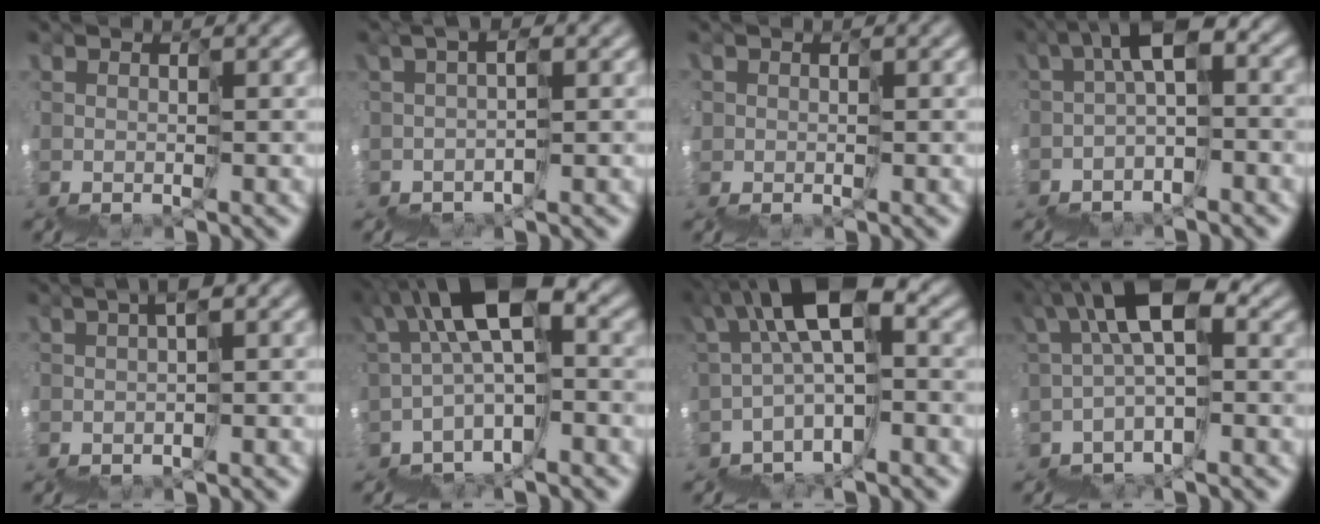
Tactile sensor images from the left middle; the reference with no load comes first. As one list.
[{"total": 1.3, "force": [-0.4, -1.2, 0.0], "torque": [-0.003, 0.010, -0.015]}, {"total": 1.3, "force": [-0.2, 1.3, -0.1], "torque": [-0.002, -0.002, 0.004]}, {"total": 2.8, "force": [-0.5, 0.8, 2.7], "torque": [-0.062, 0.022, -0.021]}, {"total": 2.1, "force": [-1.3, -0.5, 1.6], "torque": [-0.032, -0.003, -0.023]}, {"total": 6.4, "force": [0.6, 2.2, 5.9], "torque": [-0.108, 0.039, -0.001]}, {"total": 5.7, "force": [0.3, 2.1, 5.3], "torque": [-0.101, 0.037, -0.005]}, {"total": 4.7, "force": [0.6, 1.9, 4.2], "torque": [-0.082, 0.035, -0.003]}]